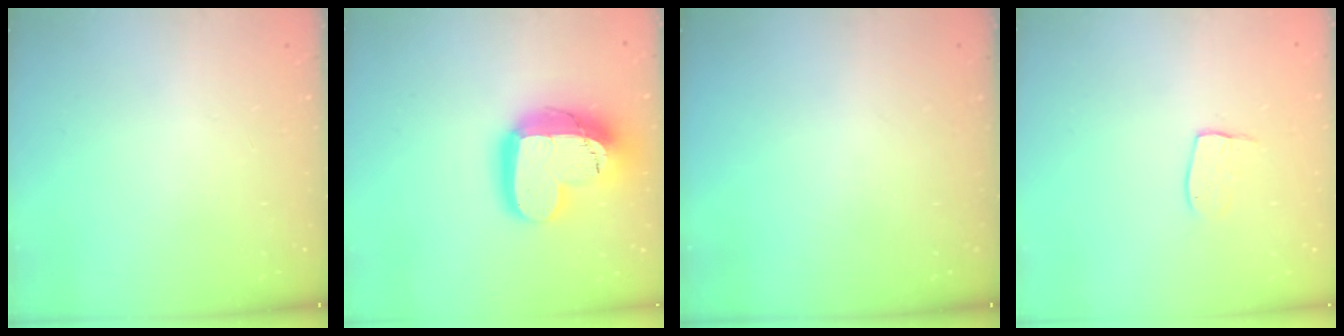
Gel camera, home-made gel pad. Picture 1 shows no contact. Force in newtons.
{"total": 20.1, "press": 20.0, "slide": 1.6}
{"total": 0.0}
{"total": 7.0, "press": 7.0, "slide": 0.5}